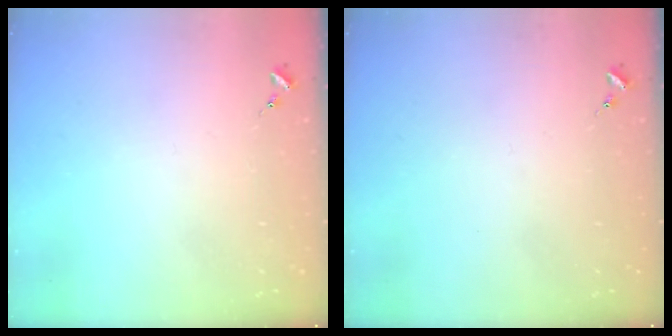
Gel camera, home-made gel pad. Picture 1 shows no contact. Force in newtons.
{"total": 0.0}